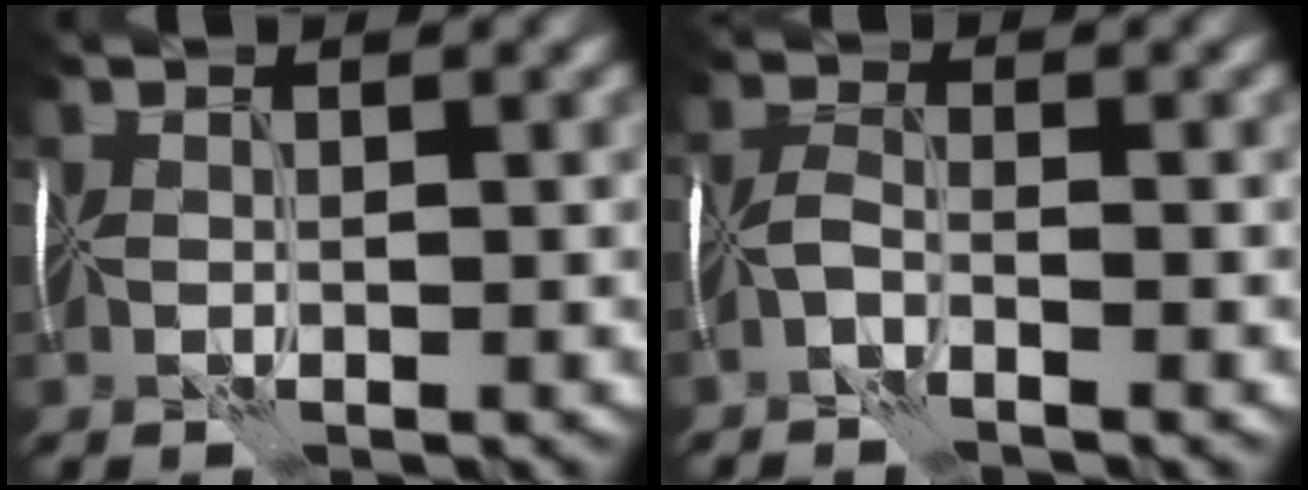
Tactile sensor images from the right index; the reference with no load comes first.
{"total": 1.7, "force": [-1.1, 0.4, 1.2], "torque": [-0.026, 0.005, -0.029]}